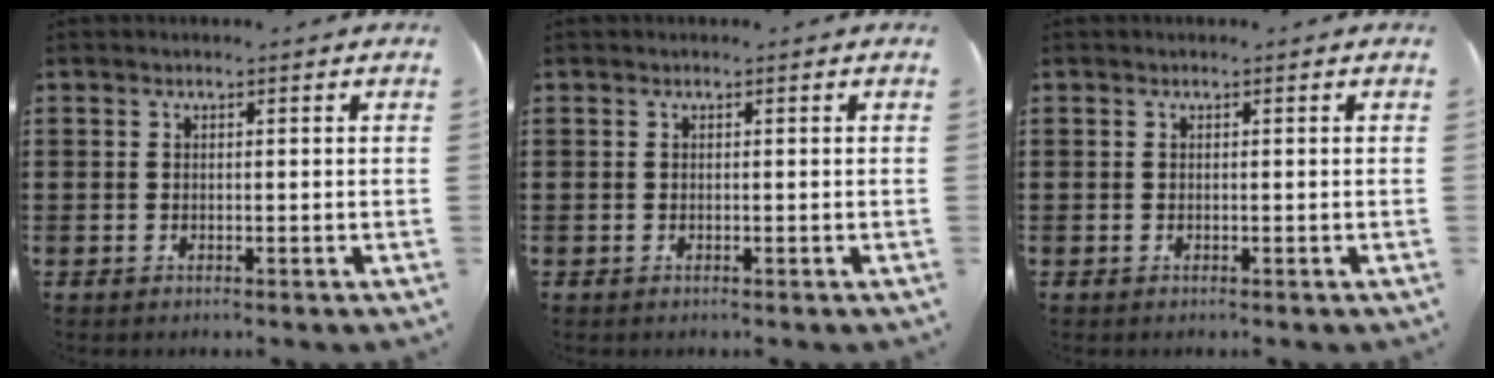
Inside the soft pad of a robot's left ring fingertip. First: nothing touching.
{"total": 0.0}
{"total": 0.0}